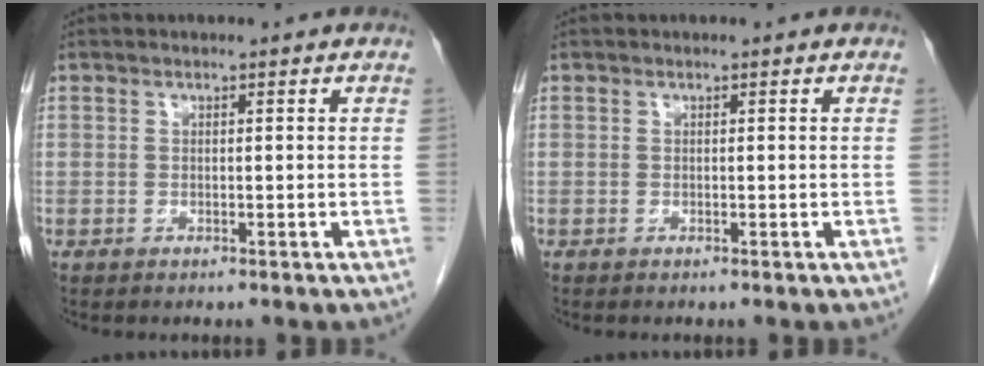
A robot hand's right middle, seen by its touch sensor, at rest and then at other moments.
{"total": 0.0}